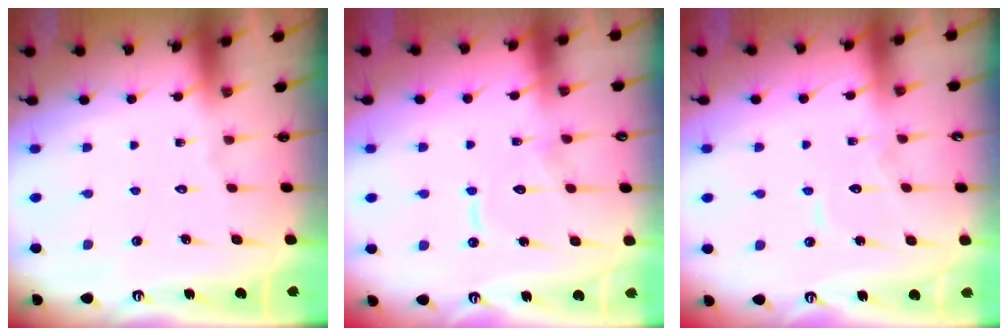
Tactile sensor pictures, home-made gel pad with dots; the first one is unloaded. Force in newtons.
{"total": 8.8, "press": 8.8, "slide": 0.6}
{"total": 6.7, "press": 6.7, "slide": 0.6}